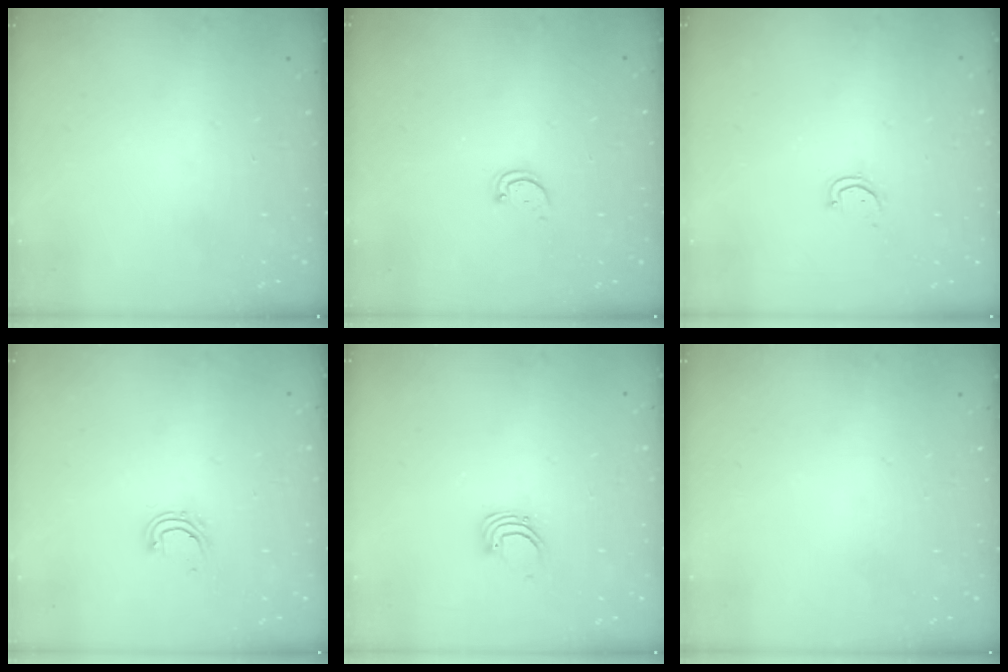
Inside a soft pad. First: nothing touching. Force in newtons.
{"total": 2.8, "press": 2.7, "slide": 0.3}
{"total": 2.6, "press": 2.6, "slide": 0.2}
{"total": 4.7, "press": 4.6, "slide": 0.3}
{"total": 2.7, "press": 2.7, "slide": 0.1}
{"total": 0.0}